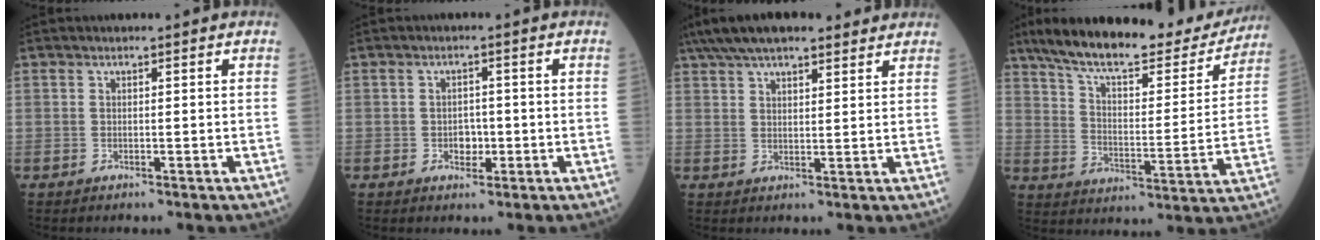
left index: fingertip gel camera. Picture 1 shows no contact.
{"total": 2.2, "force": [-0.7, 1.7, 1.3], "torque": [-0.013, 0.006, -0.010]}
{"total": 14.3, "force": [11.5, 3.9, 7.7], "torque": [-0.134, 0.058, 0.176]}
{"total": 21.8, "force": [18.9, 5.0, 9.8], "torque": [-0.149, -0.005, 0.272]}